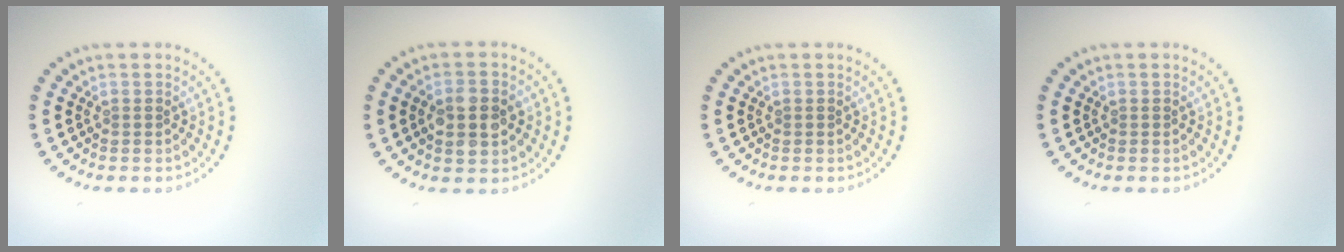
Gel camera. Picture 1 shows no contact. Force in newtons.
{"total": 3.8, "press": 3.8, "slide": 0.2}
{"total": 0.0}
{"total": 0.0}